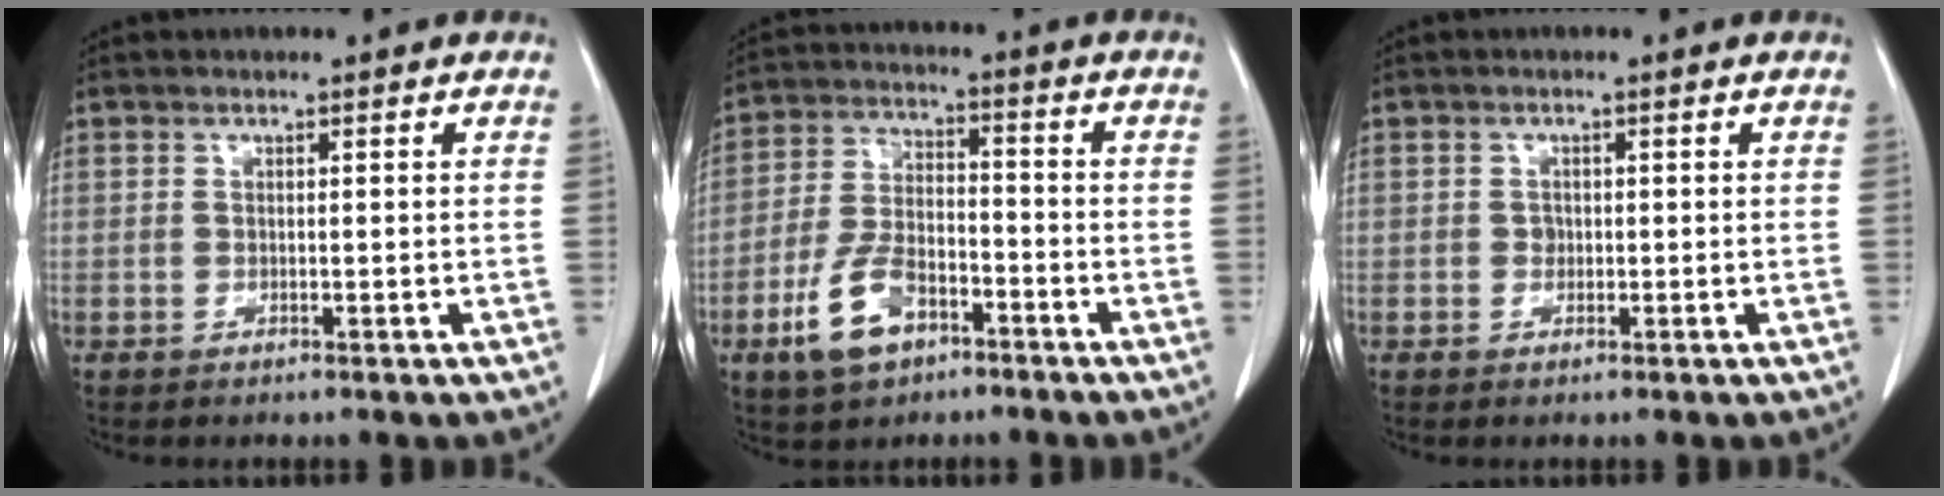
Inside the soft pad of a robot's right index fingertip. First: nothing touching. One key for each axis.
{"total": 9.7, "fx": -5.3, "fy": 4.9, "fz": 6.5, "tx": -0.147, "ty": 0.004, "tz": -0.096}
{"total": 1.0, "fx": 0.0, "fy": 0.9, "fz": 0.4, "tx": -0.004, "ty": 0.003, "tz": 0.000}